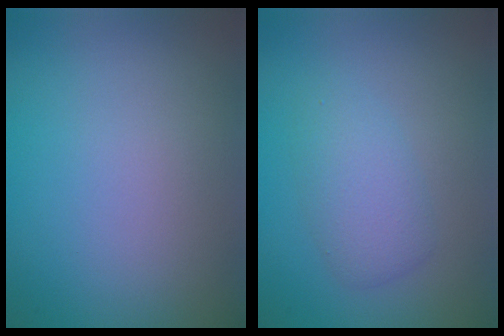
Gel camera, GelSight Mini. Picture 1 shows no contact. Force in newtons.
{"total": 2.9, "press": 2.9, "slide": 0.0}